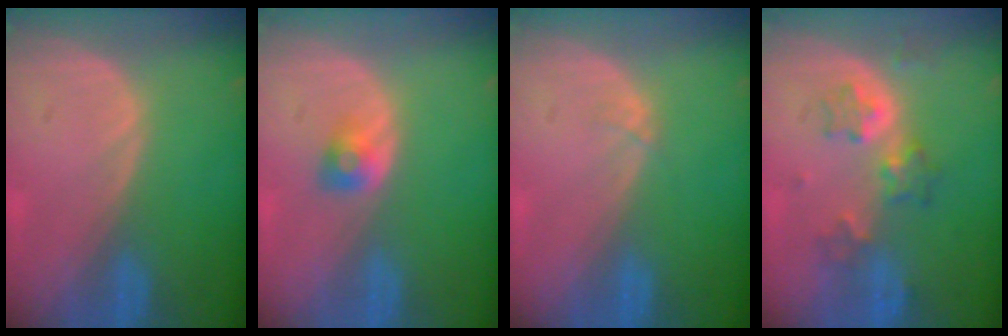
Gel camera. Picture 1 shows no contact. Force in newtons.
{"total": 2.3, "press": 2.2, "slide": 0.7}
{"total": 0.5, "press": 0.5, "slide": 0.1}
{"total": 5.3, "press": 5.2, "slide": 0.9}